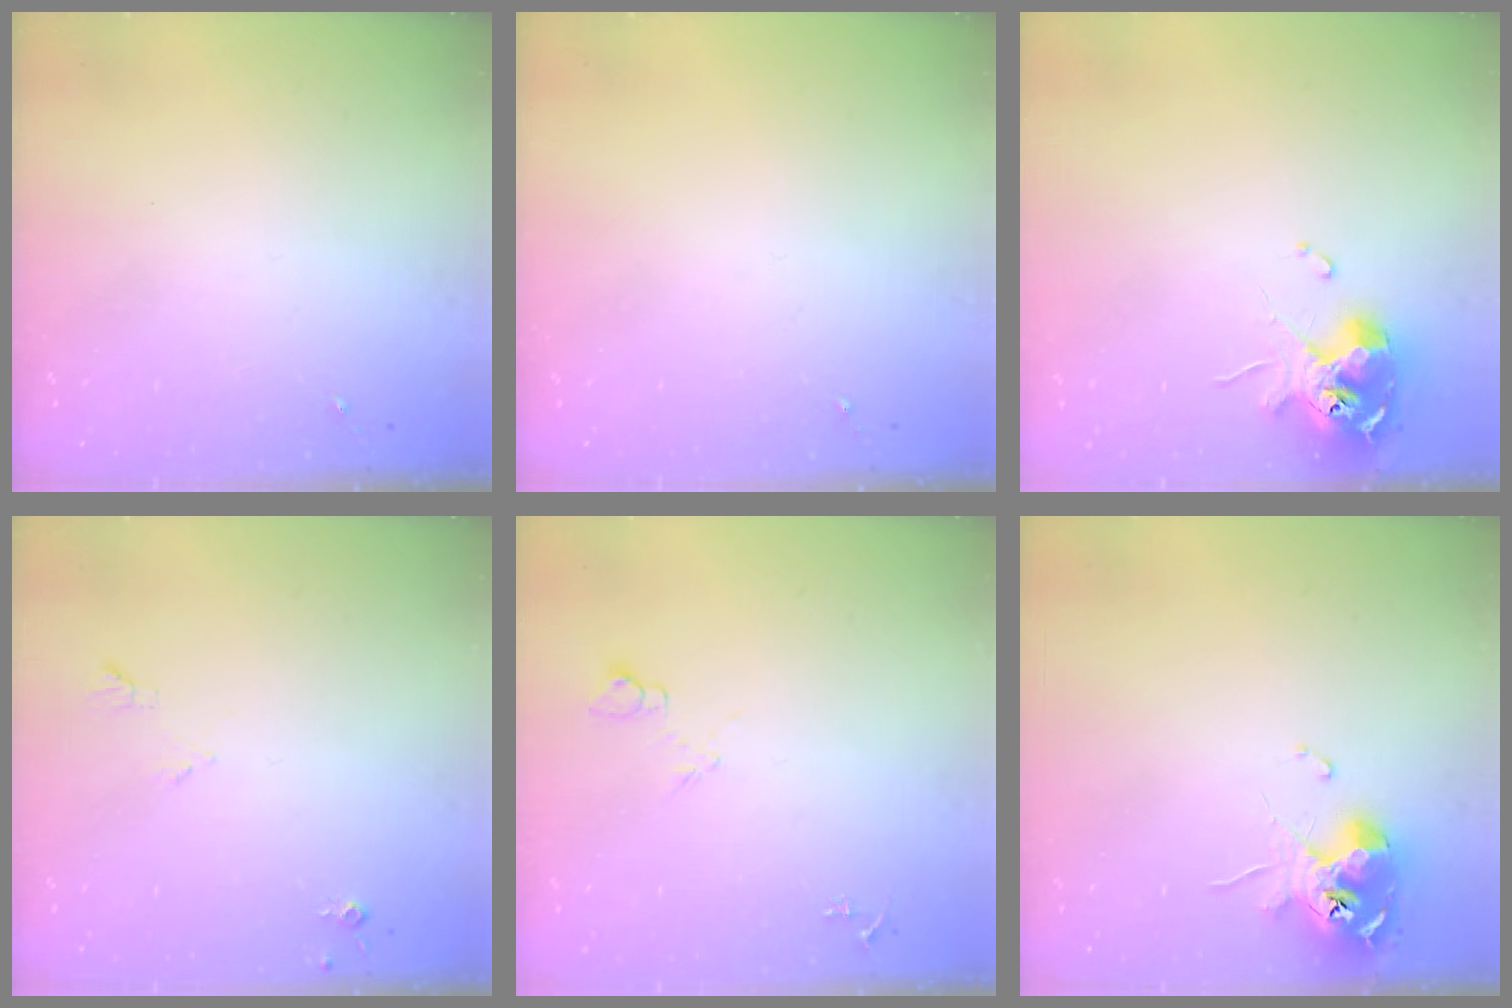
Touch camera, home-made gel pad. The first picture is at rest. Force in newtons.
{"total": 0.0}
{"total": 11.3, "press": 11.2, "slide": 1.5}
{"total": 5.1, "press": 5.1, "slide": 0.8}
{"total": 6.7, "press": 6.7, "slide": 0.8}
{"total": 11.8, "press": 11.7, "slide": 1.1}